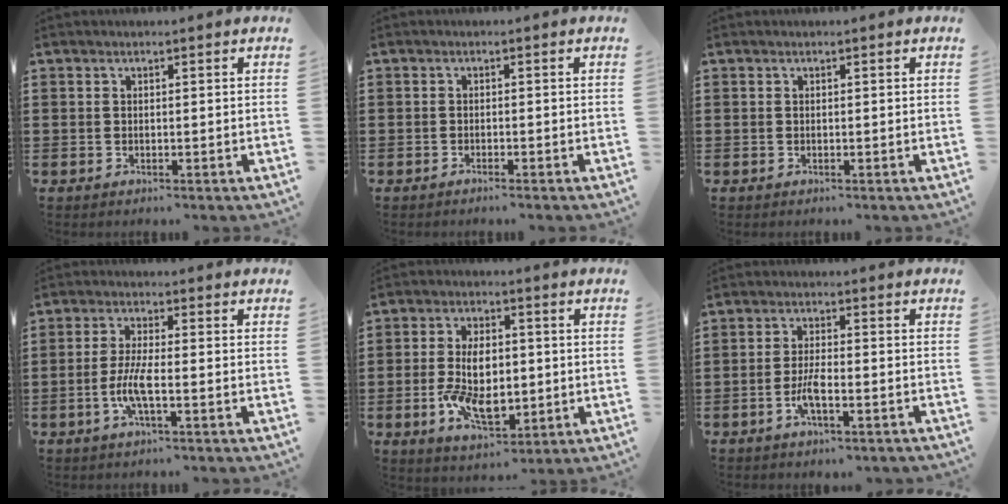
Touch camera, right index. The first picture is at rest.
{"total": 0.7, "force": [-0.7, -0.2, 0.3], "torque": [-0.006, -0.002, -0.014]}
{"total": 0.0}
{"total": 5.3, "force": [-1.9, 0.9, 4.9], "torque": [-0.110, -0.010, -0.042]}
{"total": 9.0, "force": [-1.2, 5.0, 7.4], "torque": [-0.162, 0.006, -0.025]}
{"total": 3.8, "force": [-1.9, 0.8, 3.3], "torque": [-0.077, -0.003, -0.041]}